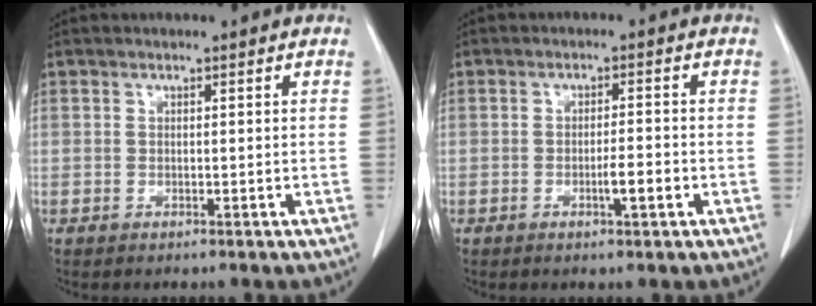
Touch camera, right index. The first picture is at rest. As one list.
[{"total": 3.6, "force": [-1.2, 0.6, 3.3], "torque": [-0.056, 0.001, -0.017]}]